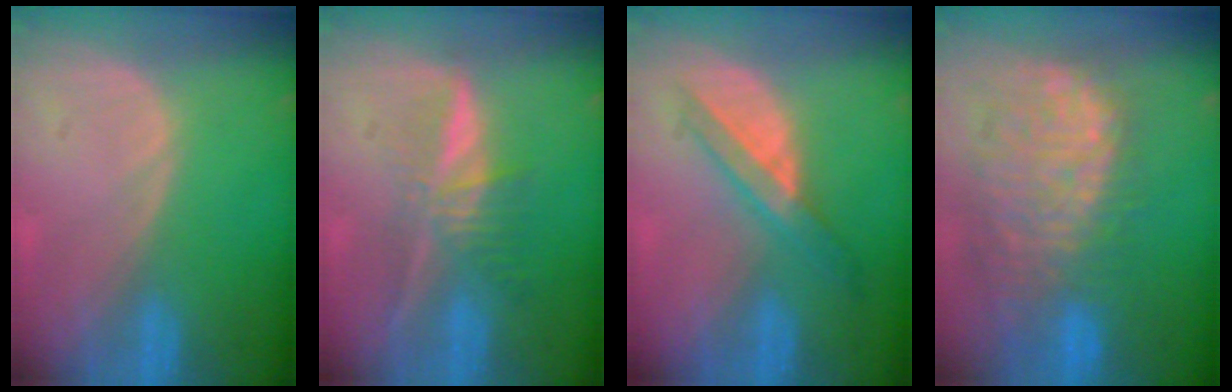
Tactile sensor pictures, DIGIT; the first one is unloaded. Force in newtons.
{"total": 6.2, "press": 5.5, "slide": 2.9}
{"total": 5.8, "press": 5.3, "slide": 2.4}
{"total": 12.5, "press": 11.0, "slide": 5.9}